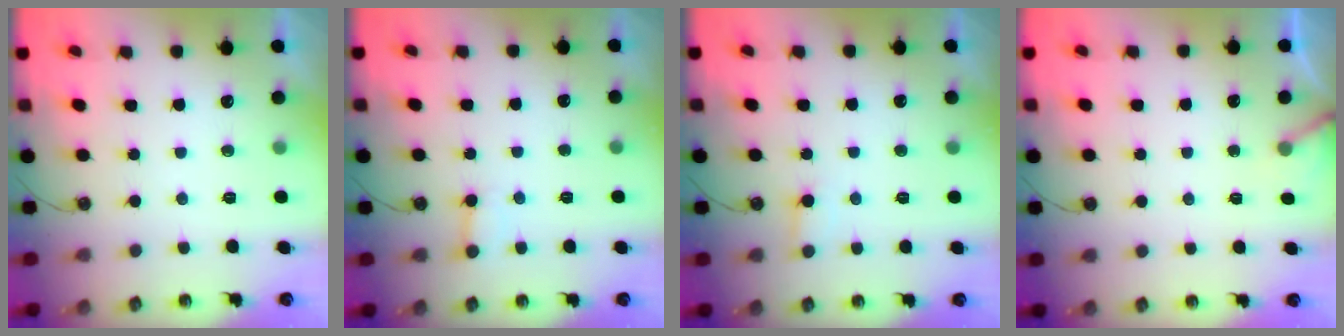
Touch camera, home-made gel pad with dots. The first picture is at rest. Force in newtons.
{"total": 3.8, "press": 3.8, "slide": 0.3}
{"total": 3.3, "press": 3.3, "slide": 0.3}
{"total": 3.5, "press": 3.5, "slide": 0.2}